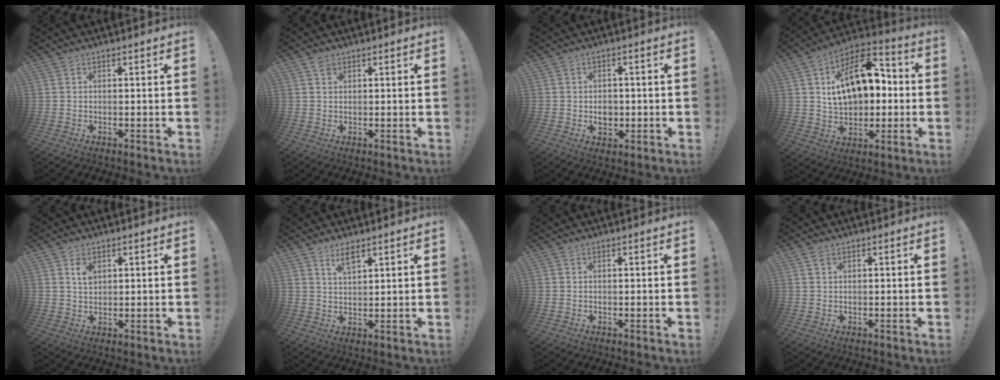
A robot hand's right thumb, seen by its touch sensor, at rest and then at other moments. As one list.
[{"total": 1.4, "force": [1.0, 0.9, 0.3], "torque": [0.009, -0.007, 0.016]}, {"total": 4.7, "force": [-1.0, 3.9, 2.4], "torque": [-0.030, 0.004, -0.017]}, {"total": 18.7, "force": [4.1, 11.8, 13.9], "torque": [-0.207, -0.005, 0.077]}, {"total": 3.2, "force": [1.6, 2.1, 1.8], "torque": [-0.017, -0.011, 0.024]}, {"total": 4.6, "force": [3.4, 1.5, 2.7], "torque": [-0.047, -0.016, 0.059]}, {"total": 0.0}, {"total": 0.8, "force": [0.6, 0.5, 0.4], "torque": [-0.001, -0.002, 0.009]}]